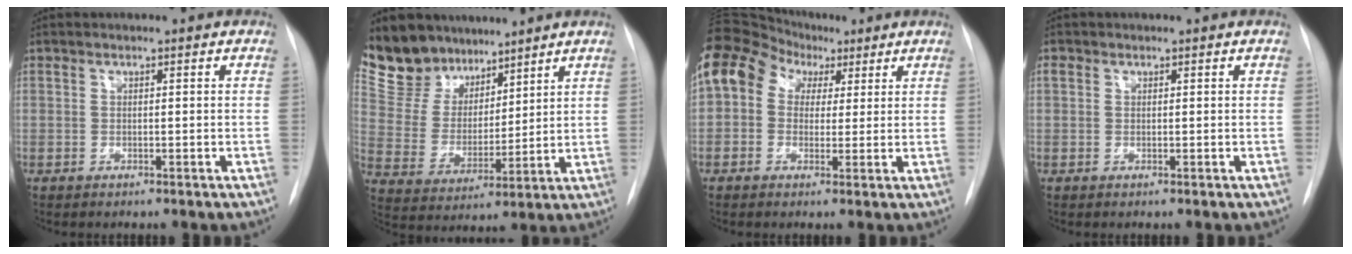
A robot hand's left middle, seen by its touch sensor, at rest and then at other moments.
{"total": 11.8, "force": [9.8, 6.3, 1.8], "torque": [-0.041, 0.020, 0.196]}
{"total": 11.2, "force": [4.4, 8.8, 5.4], "torque": [-0.109, 0.064, 0.073]}
{"total": 1.1, "force": [0.5, 1.0, 0.3], "torque": [-0.002, 0.009, 0.006]}